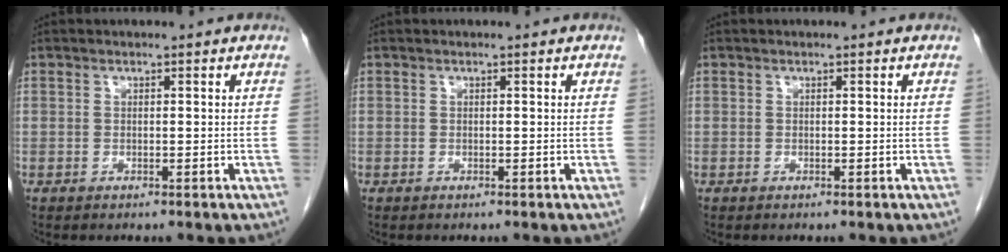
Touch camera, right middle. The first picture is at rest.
{"total": 0.0}
{"total": 0.0}